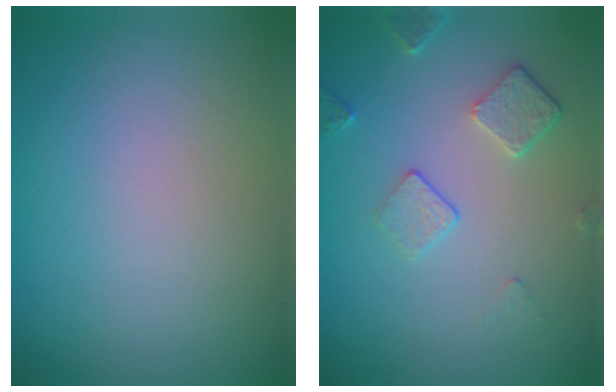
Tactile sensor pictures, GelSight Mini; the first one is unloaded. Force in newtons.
{"total": 2.3, "press": 1.6, "slide": 1.6}